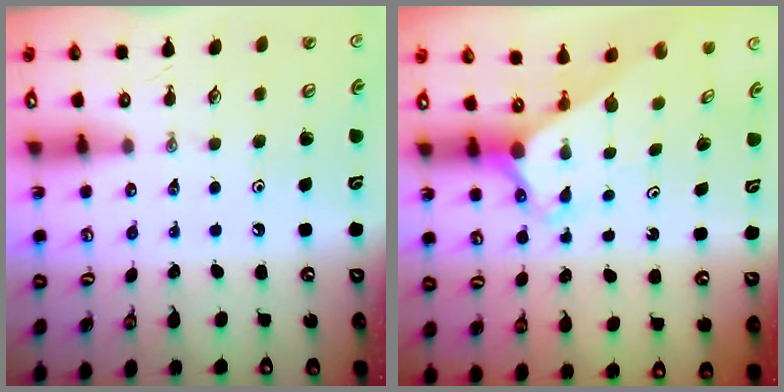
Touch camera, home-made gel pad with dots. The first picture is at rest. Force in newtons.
{"total": 2.6, "press": 2.6, "slide": 0.2}